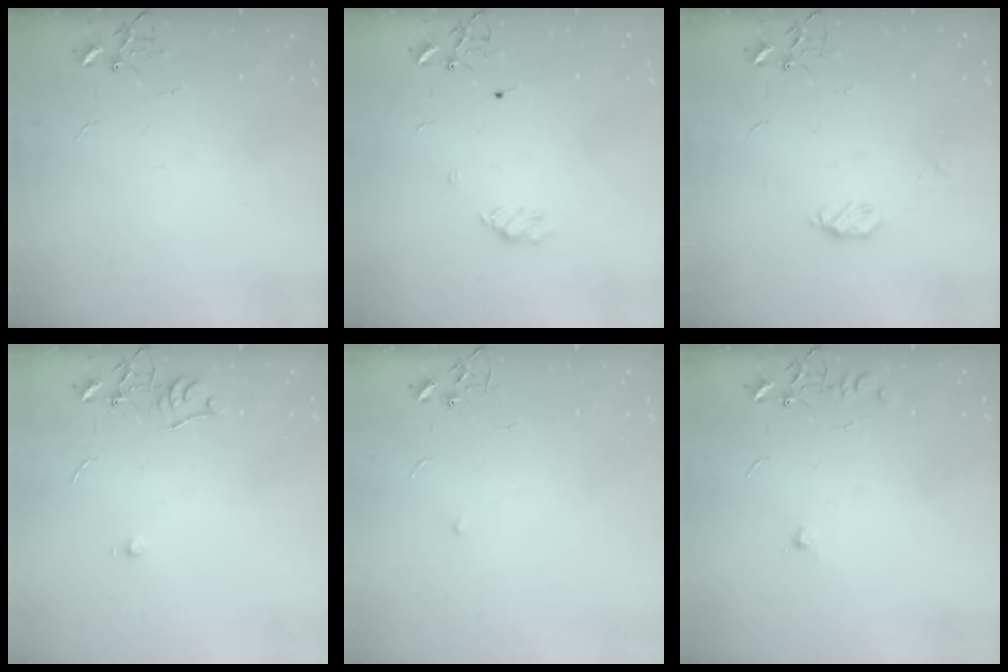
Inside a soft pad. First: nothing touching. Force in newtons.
{"total": 5.6, "press": 5.6, "slide": 0.7}
{"total": 5.5, "press": 5.5, "slide": 0.4}
{"total": 6.5, "press": 6.5, "slide": 0.7}
{"total": 4.3, "press": 4.1, "slide": 1.2}
{"total": 6.5, "press": 6.5, "slide": 0.7}